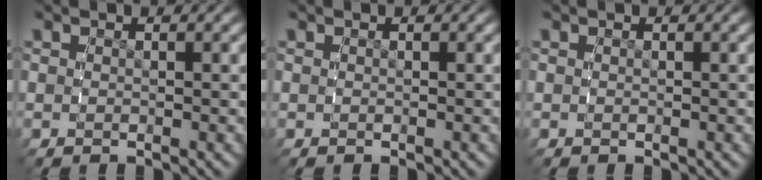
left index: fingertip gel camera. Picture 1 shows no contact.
{"total": 0.0}
{"total": 0.0}